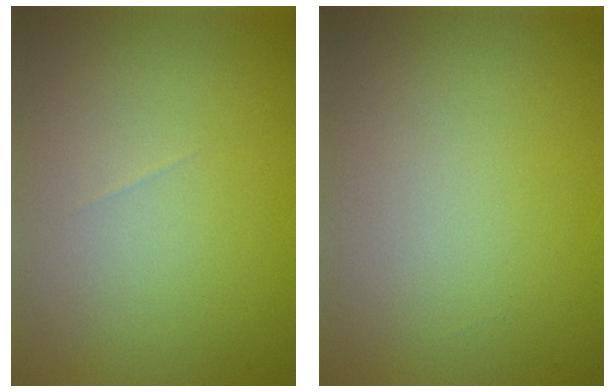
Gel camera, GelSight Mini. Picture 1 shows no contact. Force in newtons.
{"total": 0.0}